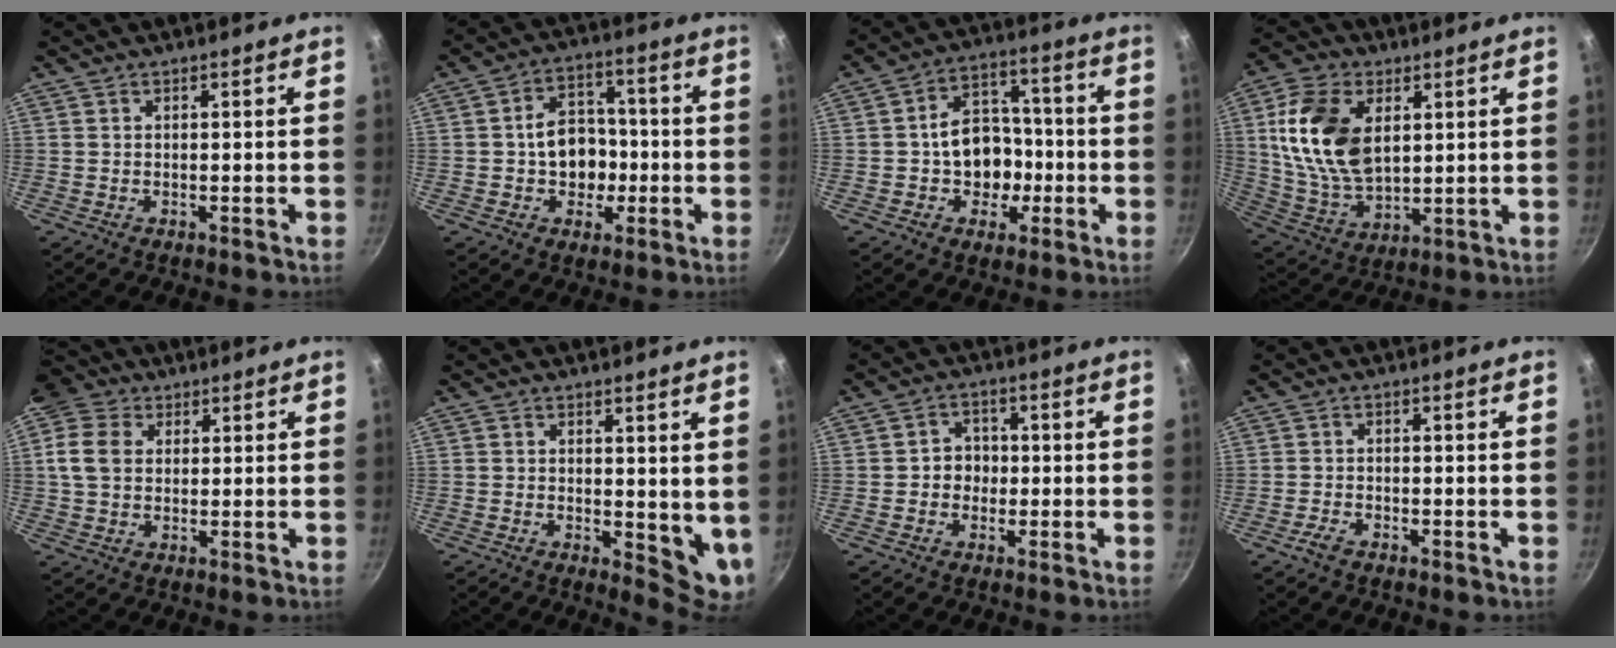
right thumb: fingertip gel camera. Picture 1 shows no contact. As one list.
[{"total": 10.3, "force": [-1.3, 8.1, 6.1], "torque": [-0.057, 0.023, -0.021]}, {"total": 11.9, "force": [-2.0, 9.6, 6.7], "torque": [-0.061, 0.036, -0.032]}, {"total": 17.3, "force": [4.1, 10.8, 12.8], "torque": [-0.228, -0.011, 0.087]}, {"total": 8.4, "force": [2.5, 6.5, 4.7], "torque": [-0.066, 0.003, 0.036]}, {"total": 6.9, "force": [1.7, 3.4, 5.8], "torque": [-0.066, -0.026, 0.025]}, {"total": 4.3, "force": [-0.5, 3.9, 1.8], "torque": [0.004, 0.010, -0.013]}, {"total": 2.3, "force": [-1.6, 0.9, 1.3], "torque": [-0.034, 0.014, -0.035]}]